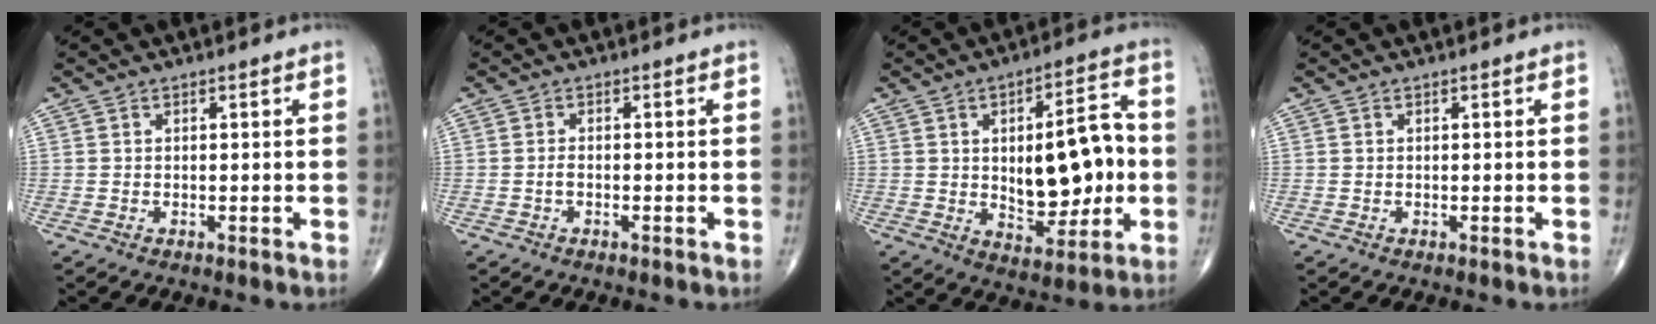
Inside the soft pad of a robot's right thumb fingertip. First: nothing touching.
{"total": 1.1, "force": [-0.5, 0.4, 0.9], "torque": [-0.018, 0.003, -0.010]}
{"total": 15.9, "force": [-0.2, 7.6, 13.9], "torque": [-0.166, 0.014, 0.006]}
{"total": 0.0}